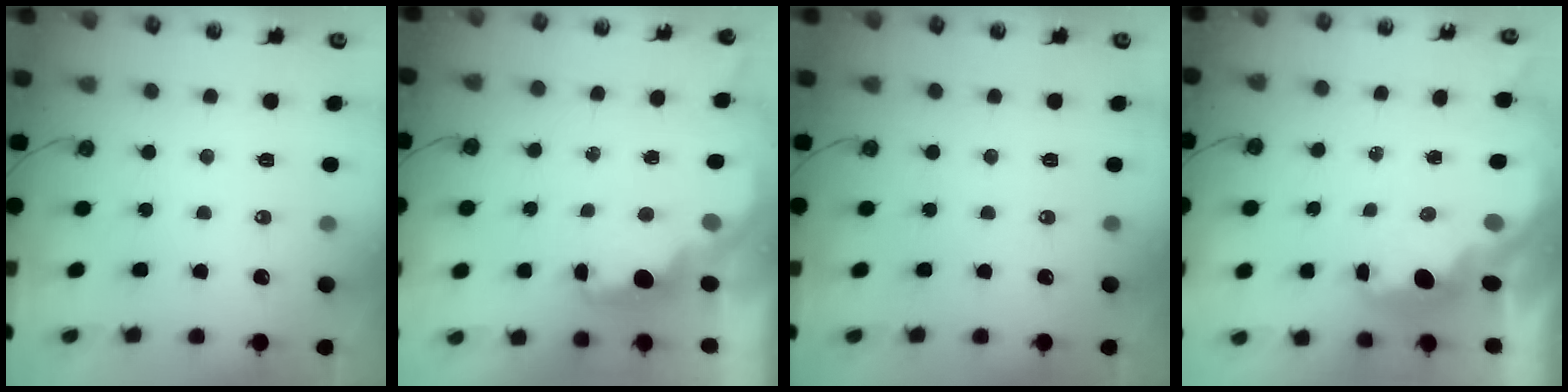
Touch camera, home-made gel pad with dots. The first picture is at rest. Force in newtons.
{"total": 2.0, "press": 1.9, "slide": 0.8}
{"total": 0.0}
{"total": 3.6, "press": 3.6, "slide": 0.4}